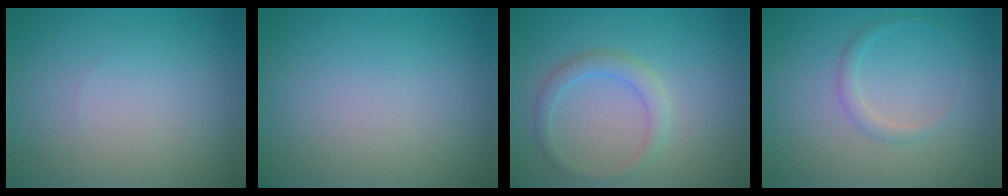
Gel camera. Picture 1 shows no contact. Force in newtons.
{"total": 0.0}
{"total": 2.0, "press": 2.0, "slide": 0.1}
{"total": 1.2, "press": 1.2, "slide": 0.2}